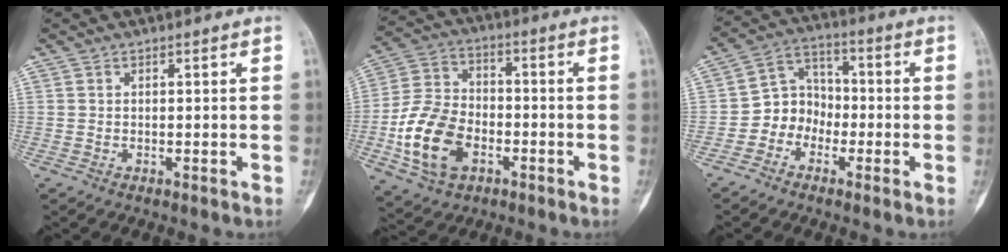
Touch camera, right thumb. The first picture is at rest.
{"total": 14.6, "force": [-4.7, 9.8, 9.7], "torque": [-0.176, 0.023, -0.087]}
{"total": 7.4, "force": [-2.8, 6.4, 2.6], "torque": [-0.006, 0.047, -0.064]}